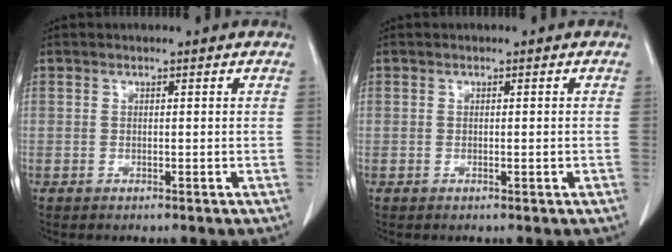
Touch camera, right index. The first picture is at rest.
{"total": 0.5, "force": [-0.1, 0.2, 0.5], "torque": [-0.009, 0.001, 0.003]}